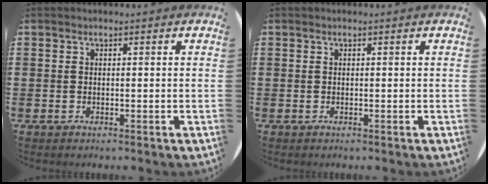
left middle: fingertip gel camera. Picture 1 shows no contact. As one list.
[{"total": 0.0}]